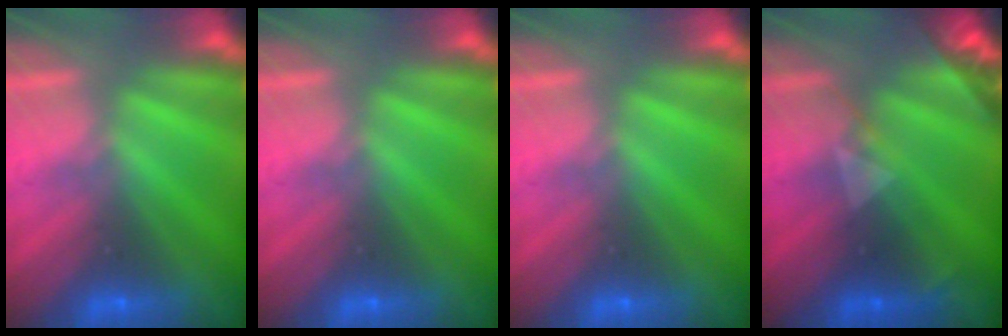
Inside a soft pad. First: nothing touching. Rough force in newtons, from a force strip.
{"total": 0.0}
{"total": 0.0}
{"total": 2.4}